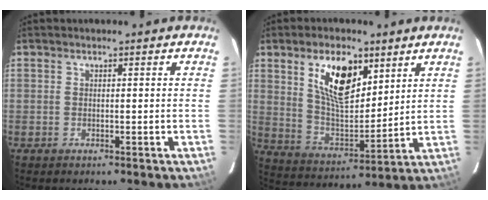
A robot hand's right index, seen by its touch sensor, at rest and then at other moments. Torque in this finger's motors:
{"motor_torque": [1.01, 0.83, 0.60, 0.17]}